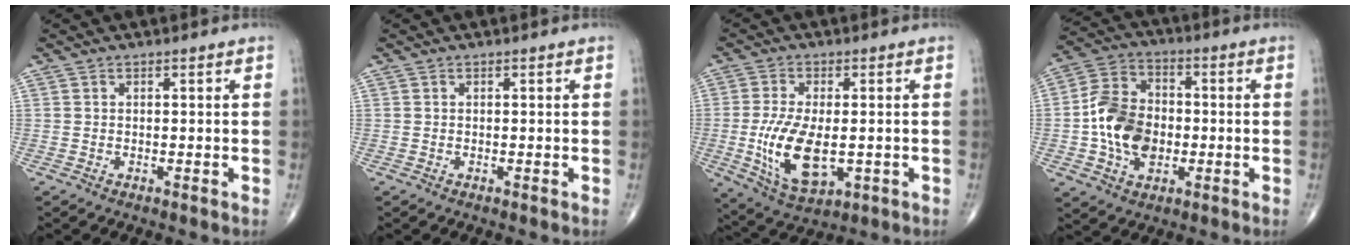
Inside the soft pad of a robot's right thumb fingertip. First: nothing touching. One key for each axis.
{"total": 0.0}
{"total": 12.8, "fx": -2.0, "fy": 6.4, "fz": 10.9, "tx": -0.206, "ty": -0.015, "tz": -0.023}
{"total": 13.3, "fx": -1.6, "fy": 9.5, "fz": 9.2, "tx": -0.149, "ty": 0.025, "tz": -0.034}